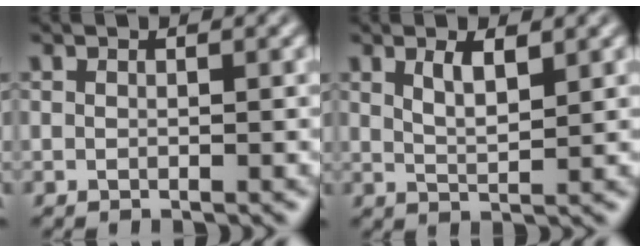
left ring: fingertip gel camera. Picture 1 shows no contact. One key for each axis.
{"total": 2.4, "fx": 1.0, "fy": 0.9, "fz": 2.0, "tx": -0.045, "ty": 0.001, "tz": 0.021}